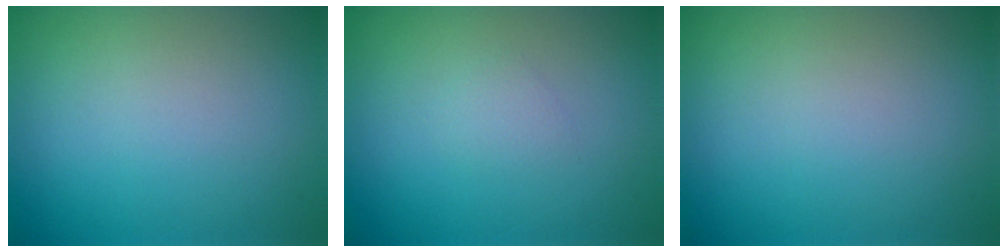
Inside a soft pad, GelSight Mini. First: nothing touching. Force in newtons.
{"total": 0.8, "press": 0.8, "slide": 0.1}
{"total": 0.0}